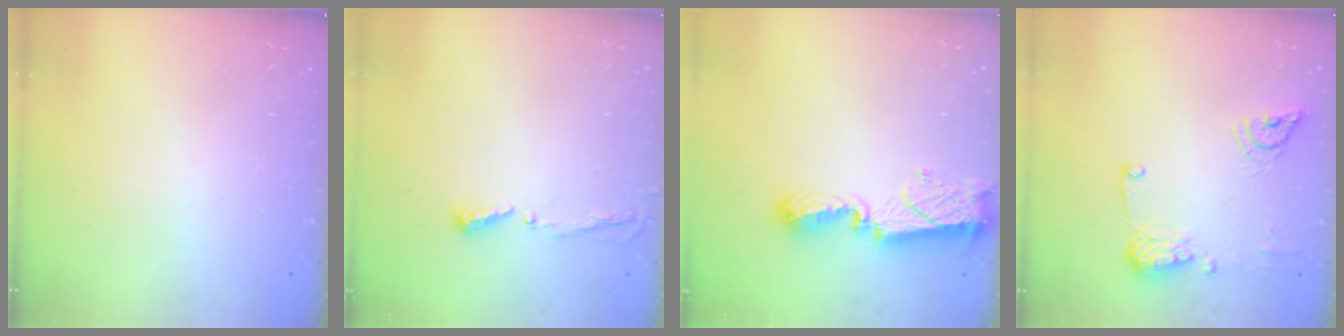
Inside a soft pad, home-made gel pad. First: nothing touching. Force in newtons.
{"total": 3.4, "press": 3.4, "slide": 0.4}
{"total": 9.4, "press": 9.4, "slide": 0.8}
{"total": 11.2, "press": 11.1, "slide": 1.5}